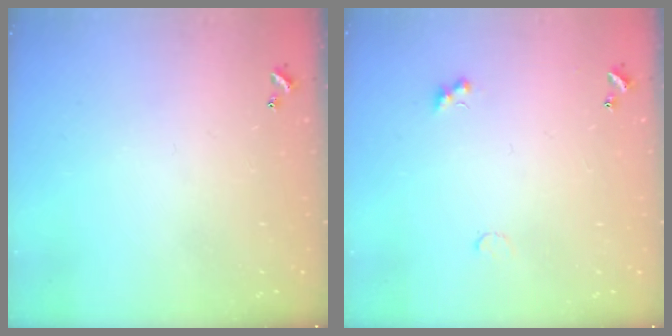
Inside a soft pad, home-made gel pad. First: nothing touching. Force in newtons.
{"total": 1.9, "press": 1.7, "slide": 0.7}